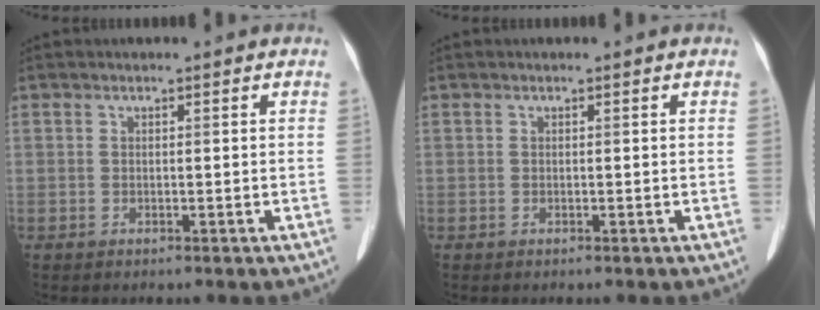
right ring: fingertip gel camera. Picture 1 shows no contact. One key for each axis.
{"total": 0.0}